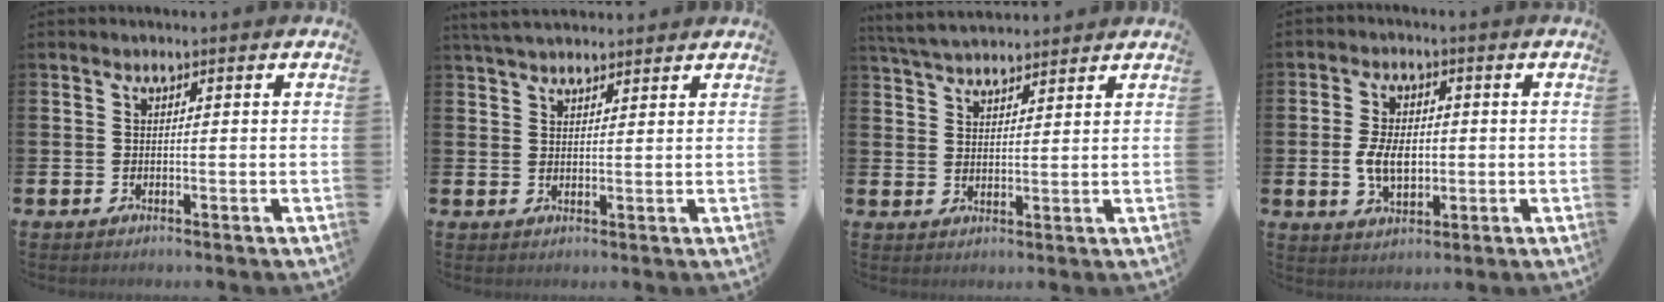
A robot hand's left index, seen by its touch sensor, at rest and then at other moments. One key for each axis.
{"total": 4.0, "fx": 3.7, "fy": 0.9, "fz": 1.0, "tx": -0.027, "ty": -0.011, "tz": 0.070}
{"total": 4.4, "fx": 4.3, "fy": 0.7, "fz": 0.7, "tx": -0.033, "ty": -0.019, "tz": 0.081}
{"total": 5.5, "fx": -0.3, "fy": 3.5, "fz": 4.2, "tx": -0.076, "ty": 0.003, "tz": -0.010}